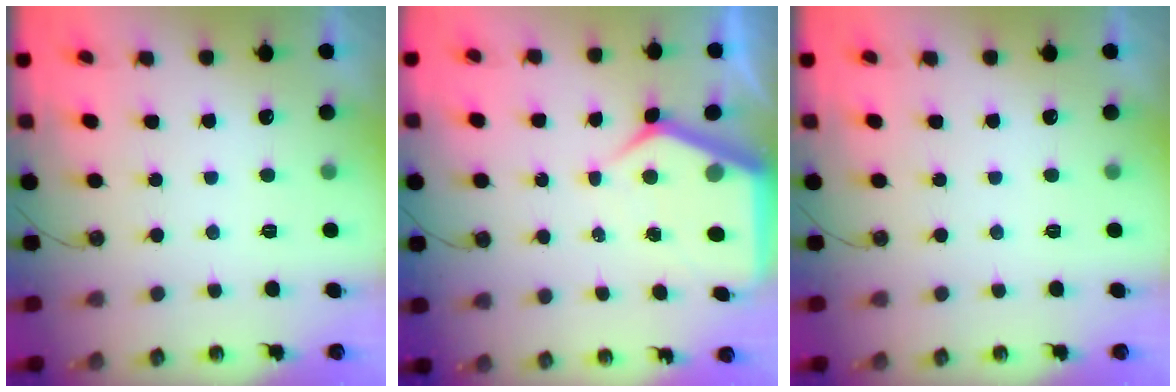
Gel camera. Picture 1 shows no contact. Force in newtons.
{"total": 7.4, "press": 7.3, "slide": 0.7}
{"total": 0.0}